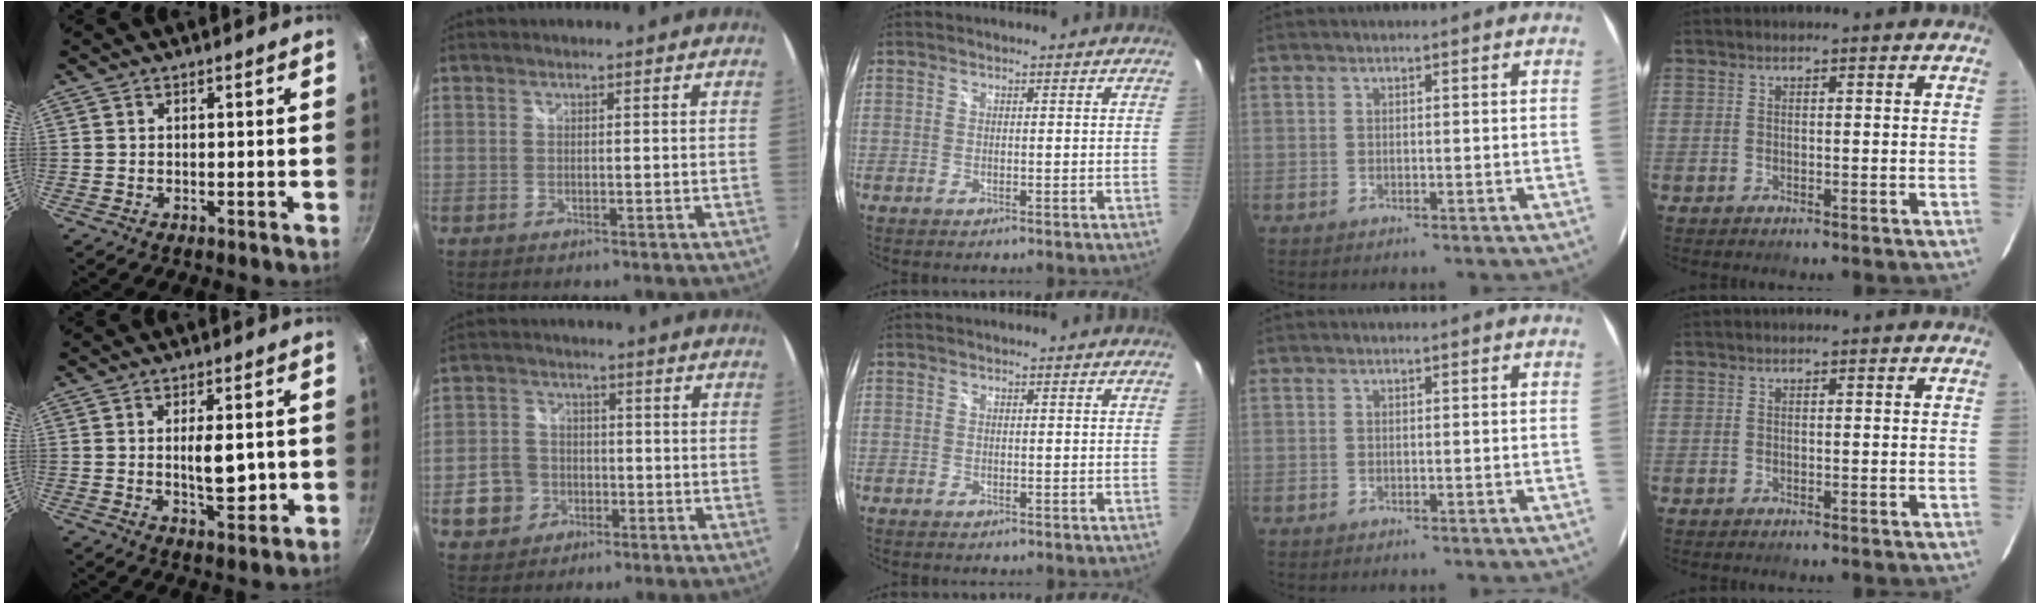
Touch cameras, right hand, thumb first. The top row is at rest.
{"thumb": {"total": 6.4, "force": [-0.1, 2.5, 5.9], "torque": [-0.074, -0.010, 0.003]}, "index": {"total": 7.3, "force": [-2.2, 6.7, 1.9], "torque": [-0.052, 0.012, -0.037]}}